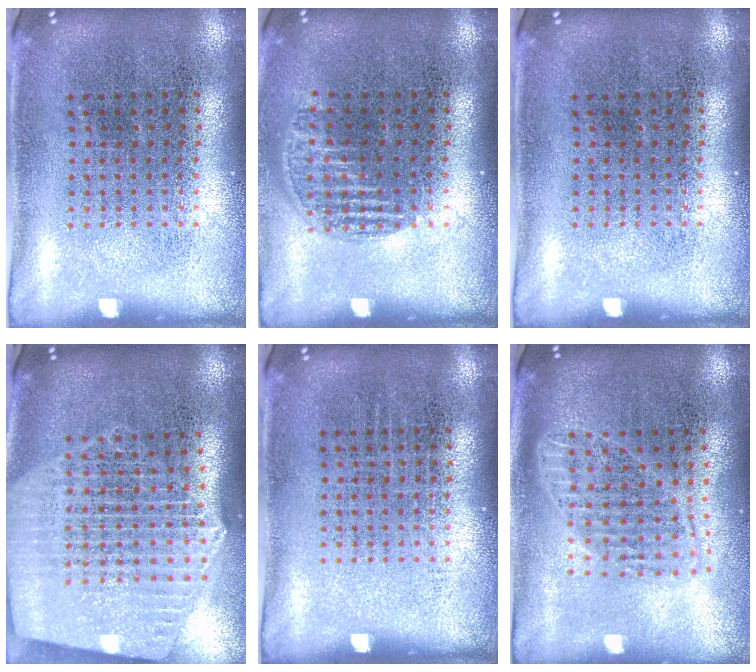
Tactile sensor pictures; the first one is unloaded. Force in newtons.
{"total": 1.2, "press": 1.0, "slide": 0.6}
{"total": 0.0}
{"total": 2.8, "press": 2.3, "slide": 1.5}
{"total": 0.0}
{"total": 1.7, "press": 1.5, "slide": 0.9}